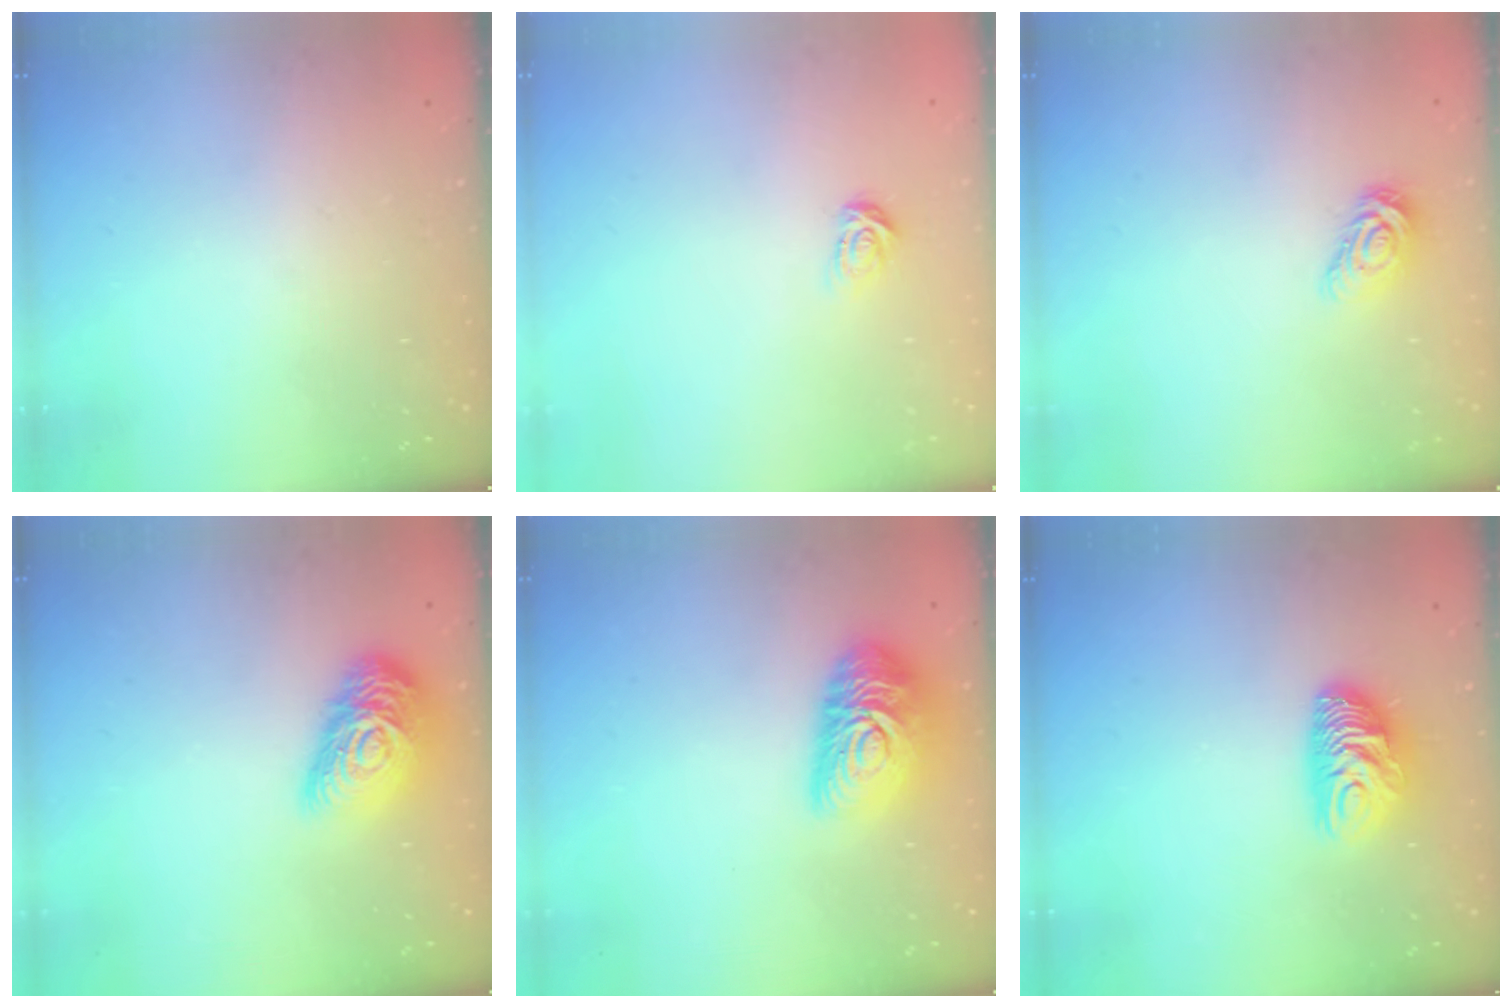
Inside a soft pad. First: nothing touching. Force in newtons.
{"total": 3.7, "press": 3.7, "slide": 0.3}
{"total": 7.2, "press": 7.2, "slide": 0.2}
{"total": 16.2, "press": 16.2, "slide": 0.7}
{"total": 15.0, "press": 15.0, "slide": 1.0}
{"total": 10.5, "press": 10.4, "slide": 1.0}